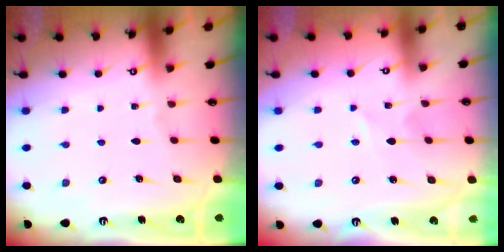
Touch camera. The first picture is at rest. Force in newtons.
{"total": 0.8, "press": 0.8, "slide": 0.2}